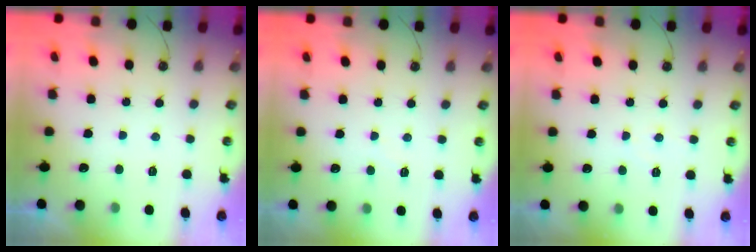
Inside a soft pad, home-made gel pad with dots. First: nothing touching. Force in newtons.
{"total": 3.2, "press": 3.2, "slide": 0.5}
{"total": 3.6, "press": 3.6, "slide": 0.5}